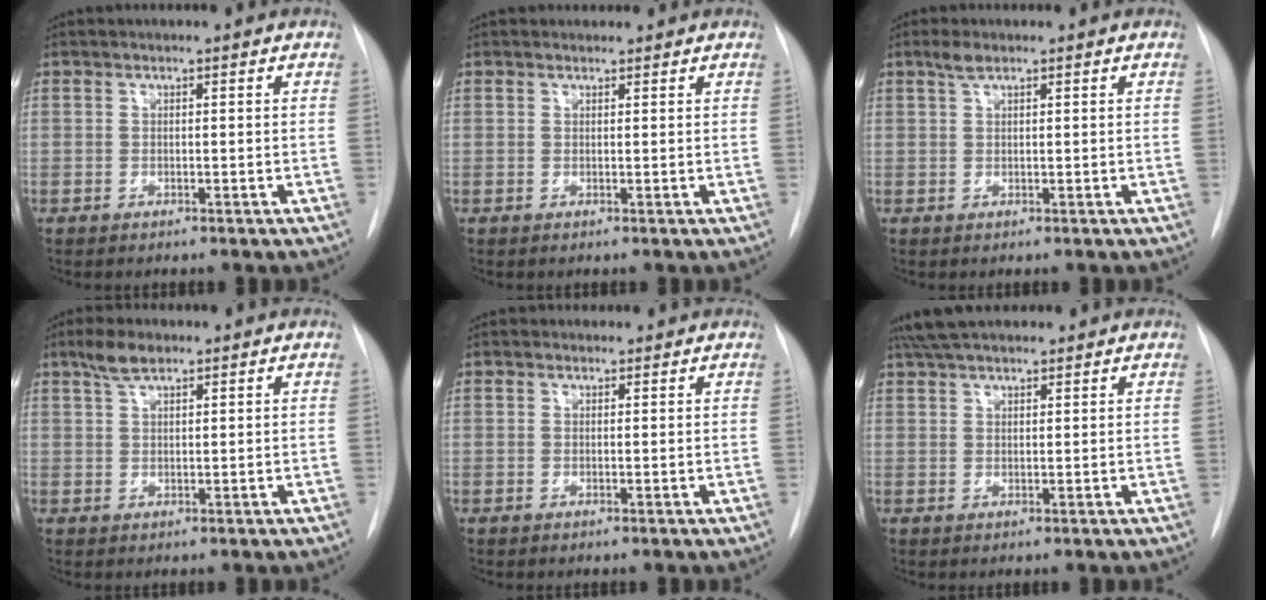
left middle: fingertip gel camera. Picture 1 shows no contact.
{"total": 1.4, "force": [1.3, 0.5, 0.1], "torque": [-0.002, 0.016, 0.021]}
{"total": 1.7, "force": [1.3, 0.5, 1.1], "torque": [-0.022, 0.007, 0.025]}
{"total": 3.4, "force": [2.5, 1.1, 2.0], "torque": [-0.044, 0.008, 0.049]}
{"total": 1.0, "force": [0.9, 0.5, -0.1], "torque": [-0.002, 0.007, 0.011]}
{"total": 7.8, "force": [6.7, 2.1, 3.5], "torque": [-0.056, 0.037, 0.116]}